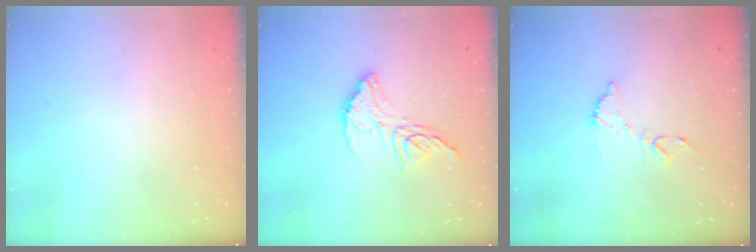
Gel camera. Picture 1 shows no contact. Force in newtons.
{"total": 12.3, "press": 12.2, "slide": 1.2}
{"total": 8.8, "press": 8.8, "slide": 0.4}